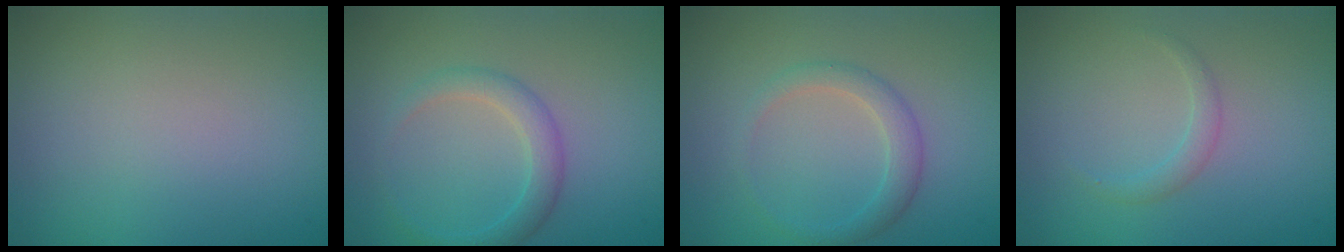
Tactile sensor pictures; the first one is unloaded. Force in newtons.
{"total": 2.3, "press": 2.3, "slide": 0.2}
{"total": 2.2, "press": 2.2, "slide": 0.2}
{"total": 1.1, "press": 1.1, "slide": 0.1}